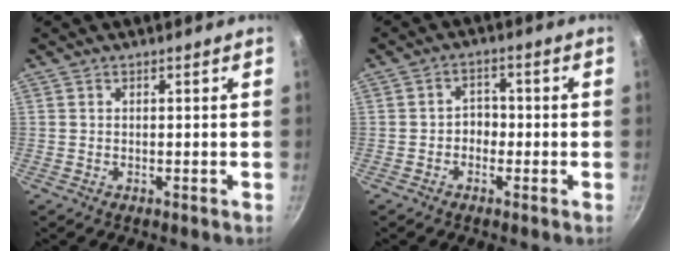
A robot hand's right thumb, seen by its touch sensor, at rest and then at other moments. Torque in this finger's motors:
{"motor_torque": [-0.44, 0.12, 0.00, 0.16, -0.02]}